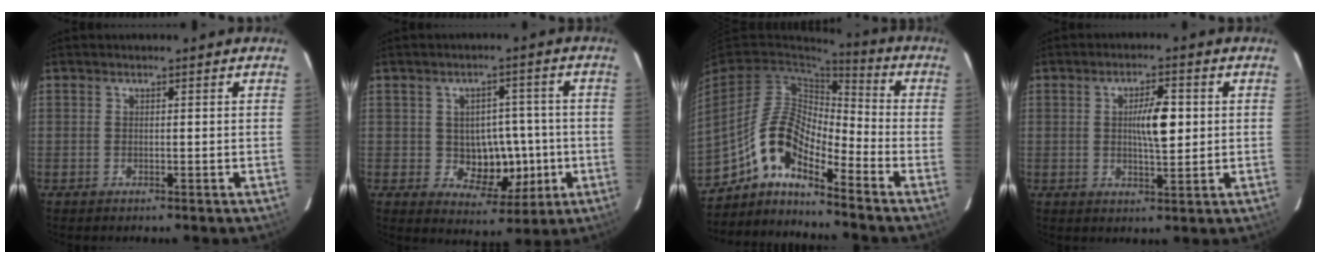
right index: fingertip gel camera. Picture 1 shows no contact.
{"total": 8.3, "force": [-1.0, 5.8, 5.8], "torque": [-0.073, 0.016, -0.003]}
{"total": 12.1, "force": [-8.6, 3.4, 7.9], "torque": [-0.158, 0.027, -0.160]}
{"total": 5.9, "force": [0.7, 1.4, 5.7], "torque": [-0.095, 0.007, 0.014]}